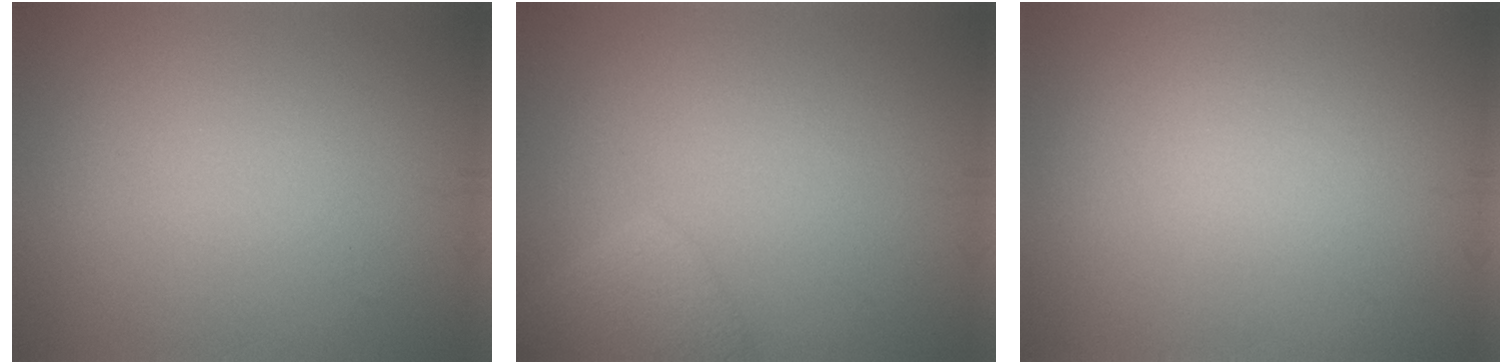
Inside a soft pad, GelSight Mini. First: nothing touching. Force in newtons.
{"total": 2.9, "press": 2.9, "slide": 0.2}
{"total": 0.0}